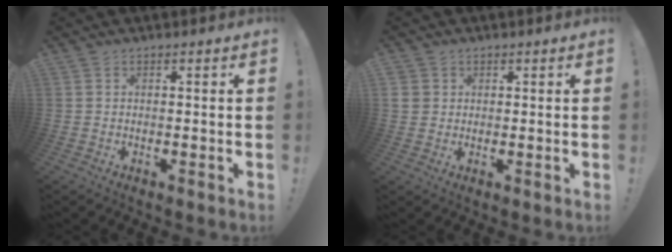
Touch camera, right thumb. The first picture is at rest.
{"total": 2.8, "force": [1.0, 2.6, 0.3], "torque": [-0.005, 0.000, 0.020]}